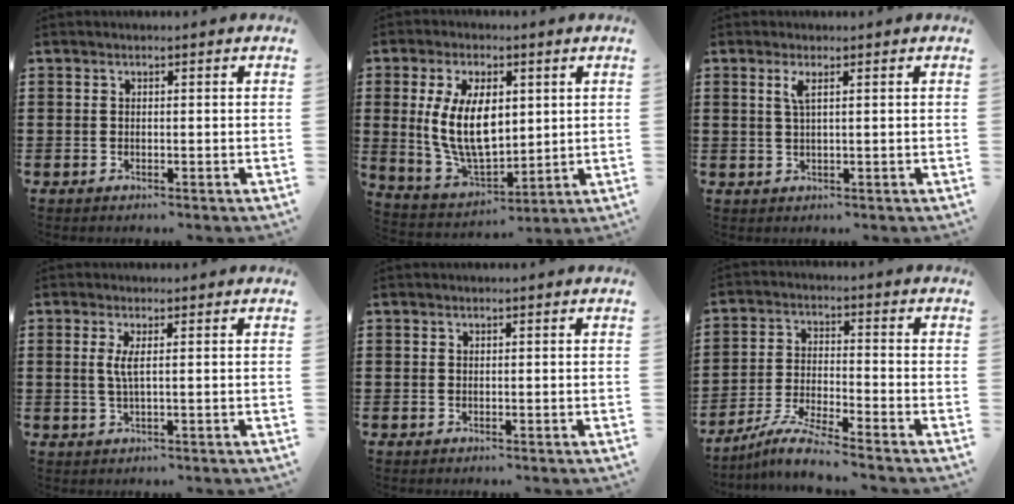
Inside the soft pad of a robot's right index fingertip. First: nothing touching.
{"total": 11.7, "force": [1.8, 6.4, 9.7], "torque": [-0.205, 0.003, 0.032]}
{"total": 2.0, "force": [0.8, 0.2, 1.8], "torque": [-0.039, 0.003, 0.013]}
{"total": 2.4, "force": [0.1, 0.0, 2.4], "torque": [-0.055, -0.009, -0.002]}
{"total": 0.0}
{"total": 6.1, "force": [-5.5, -0.3, 2.5], "torque": [-0.062, -0.013, -0.108]}